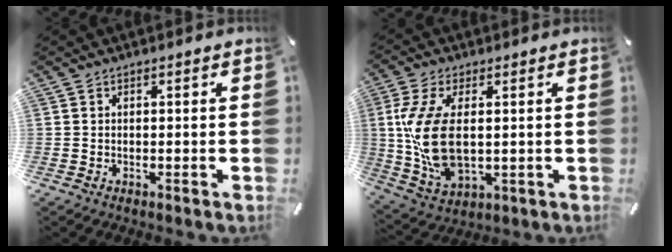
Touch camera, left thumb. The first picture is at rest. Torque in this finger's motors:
{"motor_torque": [2.53, 2.48, 1.98, -0.08, 0.43]}